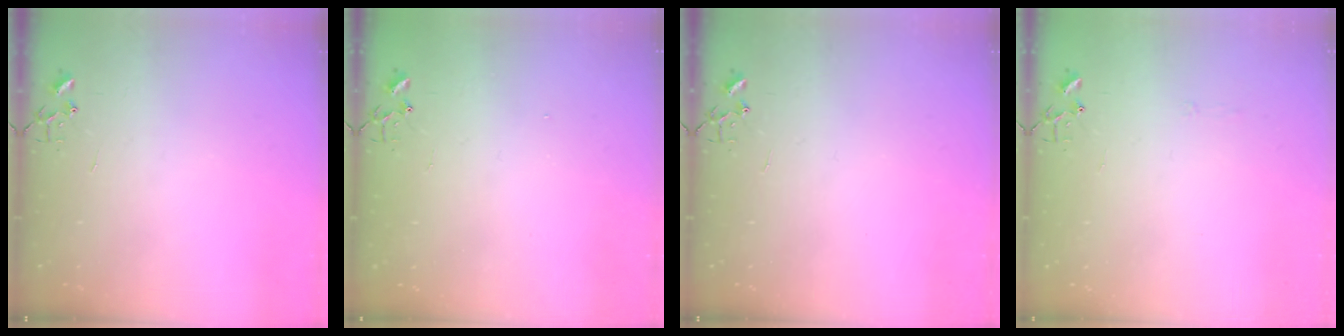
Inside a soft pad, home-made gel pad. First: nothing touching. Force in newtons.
{"total": 1.4, "press": 1.4, "slide": 0.3}
{"total": 0.0}
{"total": 2.8, "press": 2.8, "slide": 0.5}